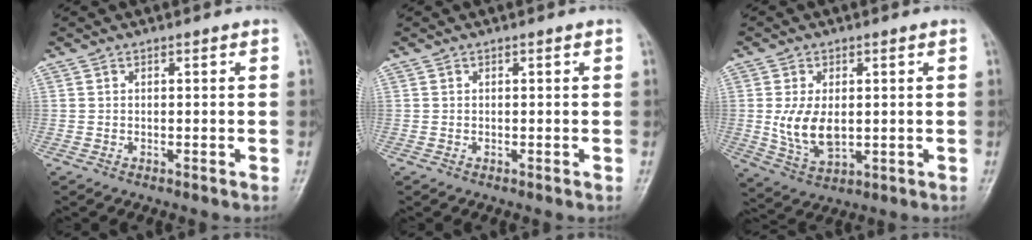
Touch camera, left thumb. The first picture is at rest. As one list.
[{"total": 0.0}, {"total": 8.2, "force": [0.2, 4.8, 6.6], "torque": [-0.118, -0.008, 0.015]}]